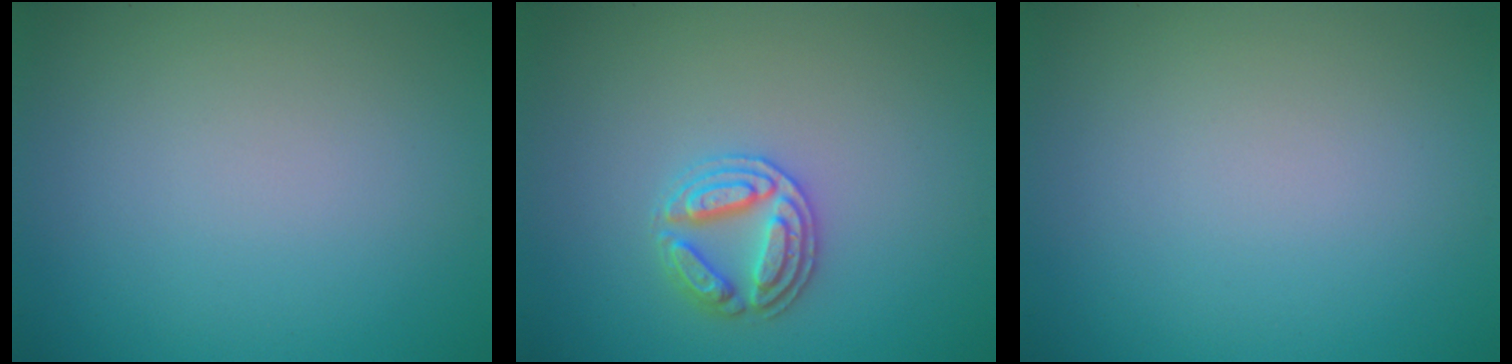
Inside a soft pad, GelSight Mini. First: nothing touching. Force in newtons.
{"total": 2.8, "press": 2.8, "slide": 0.2}
{"total": 0.0}